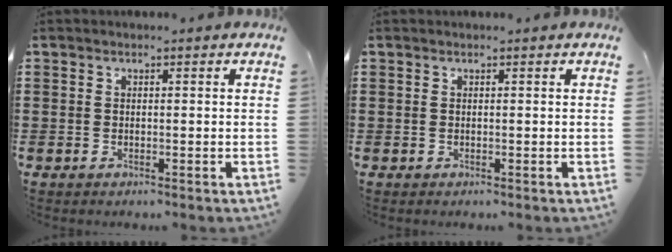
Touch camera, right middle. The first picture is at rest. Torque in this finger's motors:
{"motor_torque": [0.83, -0.87, 0.05, -0.01]}